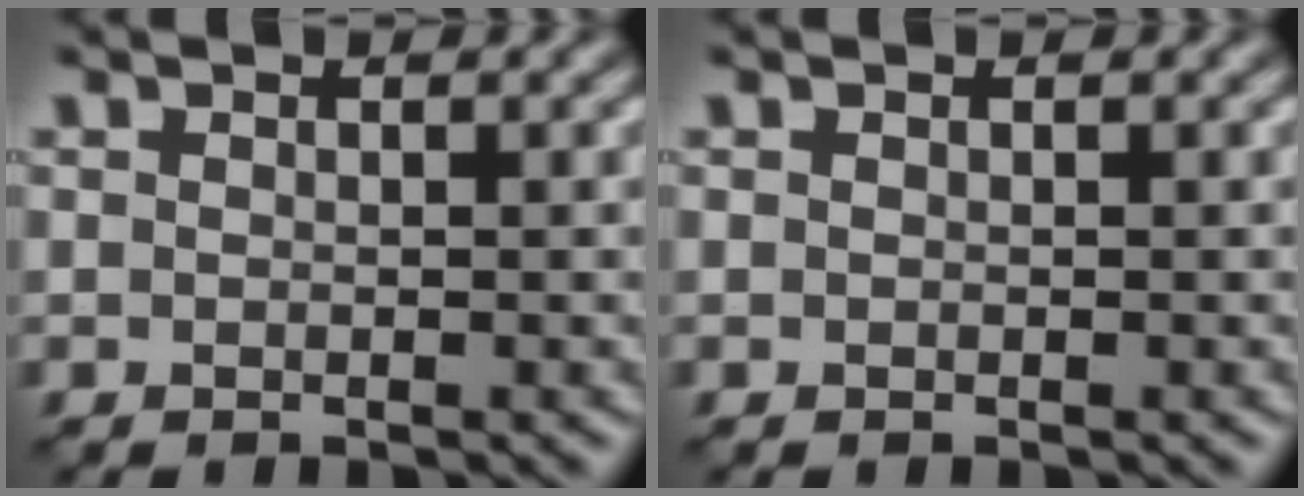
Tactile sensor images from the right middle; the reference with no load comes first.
{"total": 0.0}